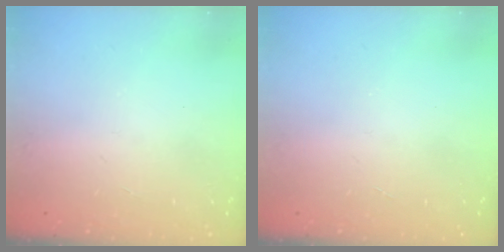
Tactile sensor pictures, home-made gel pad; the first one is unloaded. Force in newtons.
{"total": 0.0}